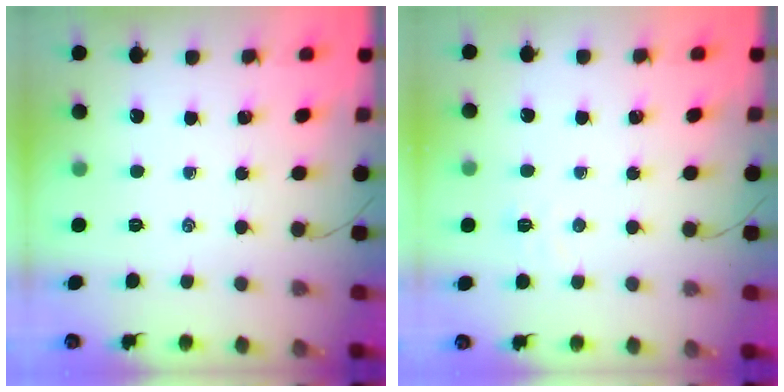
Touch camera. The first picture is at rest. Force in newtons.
{"total": 3.0, "press": 2.8, "slide": 0.8}